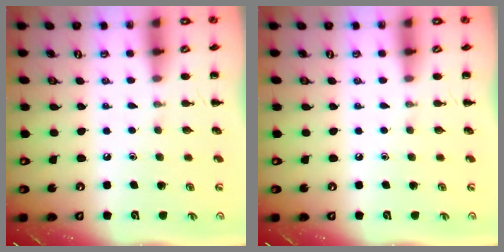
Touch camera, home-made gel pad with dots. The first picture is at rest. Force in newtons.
{"total": 0.0}